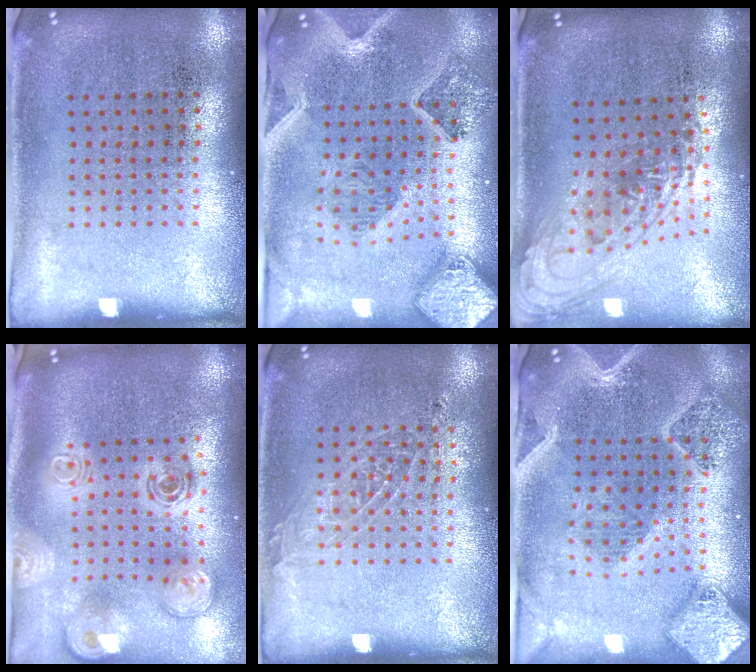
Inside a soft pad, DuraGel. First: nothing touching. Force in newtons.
{"total": 2.2, "press": 2.0, "slide": 0.9}
{"total": 1.5, "press": 1.3, "slide": 0.7}
{"total": 3.0, "press": 2.1, "slide": 2.2}
{"total": 1.0, "press": 1.0, "slide": 0.3}
{"total": 3.2, "press": 2.7, "slide": 1.7}